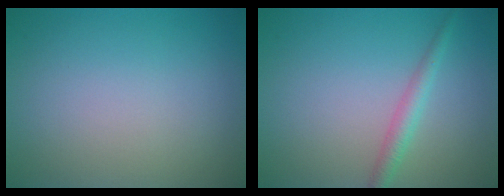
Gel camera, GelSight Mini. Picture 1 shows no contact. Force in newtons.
{"total": 2.0, "press": 2.0, "slide": 0.1}